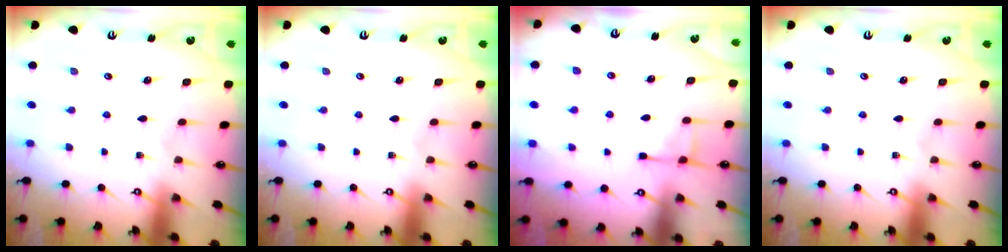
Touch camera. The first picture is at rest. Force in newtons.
{"total": 0.0}
{"total": 5.1, "press": 5.1, "slide": 0.5}
{"total": 0.0}